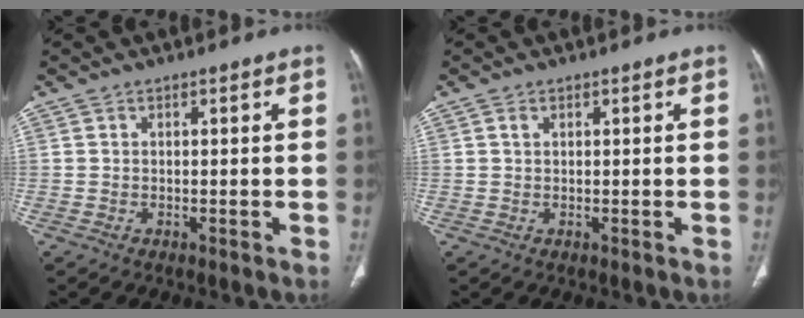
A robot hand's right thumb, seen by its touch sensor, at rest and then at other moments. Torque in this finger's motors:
{"motor_torque": [-0.05, -0.03, 0.19, -0.15, -0.03]}